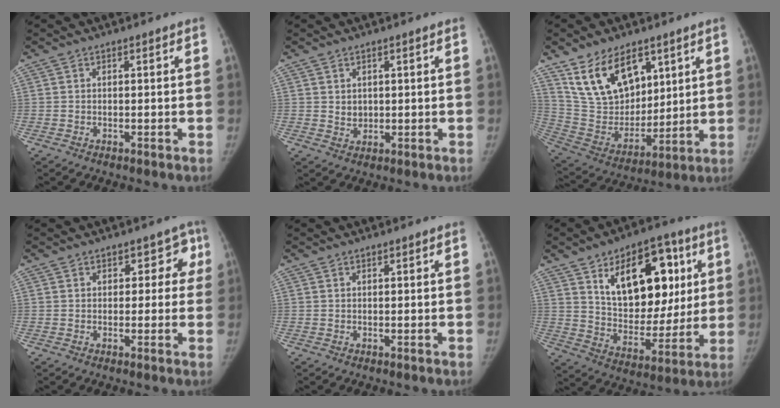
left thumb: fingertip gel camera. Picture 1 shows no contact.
{"total": 2.2, "force": [0.7, 1.8, 1.0], "torque": [-0.010, -0.008, 0.019]}
{"total": 17.4, "force": [9.8, 10.3, 10.0], "torque": [-0.134, -0.049, 0.204]}
{"total": 4.7, "force": [1.6, 3.8, 2.1], "torque": [0.032, 0.002, 0.006]}
{"total": 0.0}
{"total": 22.2, "force": [7.6, 13.2, 16.2], "torque": [-0.177, -0.023, 0.126]}